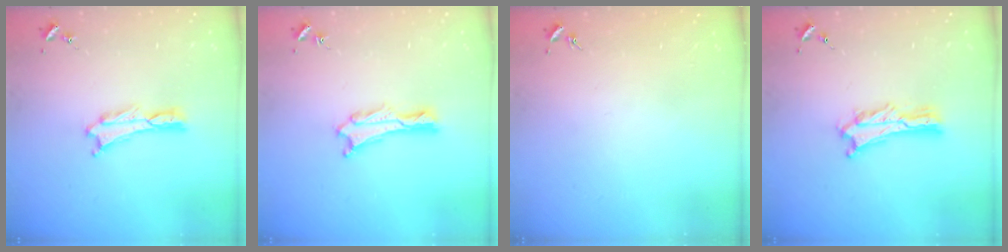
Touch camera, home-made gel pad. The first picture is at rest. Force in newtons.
{"total": 0.8, "press": 0.7, "slide": 0.2}
{"total": 0.0}
{"total": 2.7, "press": 2.7, "slide": 0.3}